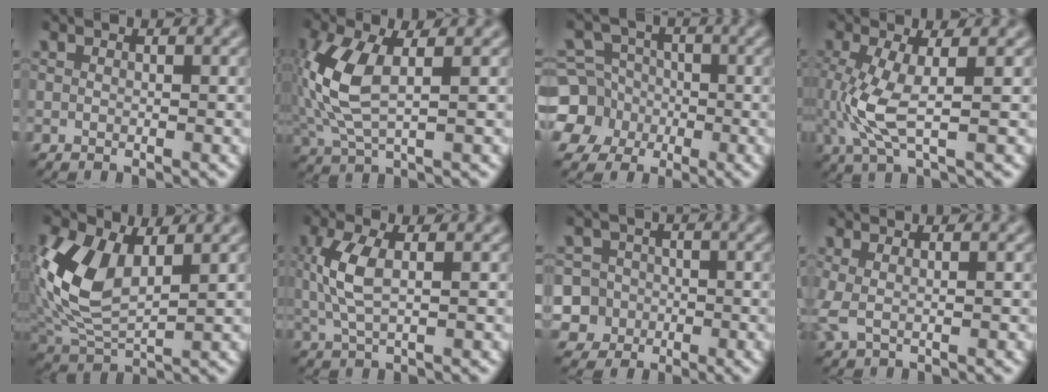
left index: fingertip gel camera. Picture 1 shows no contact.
{"total": 6.8, "force": [0.3, 3.0, 6.0], "torque": [-0.157, 0.005, 0.007]}
{"total": 7.5, "force": [-2.4, 6.9, 1.9], "torque": [-0.050, 0.006, -0.071]}
{"total": 4.5, "force": [-0.7, 1.2, 4.3], "torque": [-0.115, -0.009, -0.011]}
{"total": 8.3, "force": [1.3, 4.9, 6.5], "torque": [-0.163, -0.004, 0.024]}
{"total": 3.5, "force": [0.2, 1.3, 3.3], "torque": [-0.085, 0.003, 0.007]}
{"total": 6.4, "force": [-2.4, 5.9, 0.8], "torque": [-0.009, 0.013, -0.068]}
{"total": 1.4, "force": [0.1, 0.2, 1.4], "torque": [-0.038, 0.002, 0.000]}